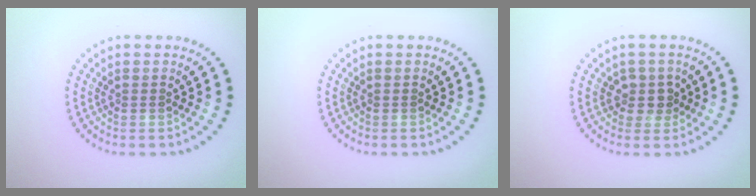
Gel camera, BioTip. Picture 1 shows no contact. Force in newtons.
{"total": 0.0}
{"total": 2.0, "press": 1.5, "slide": 1.3}